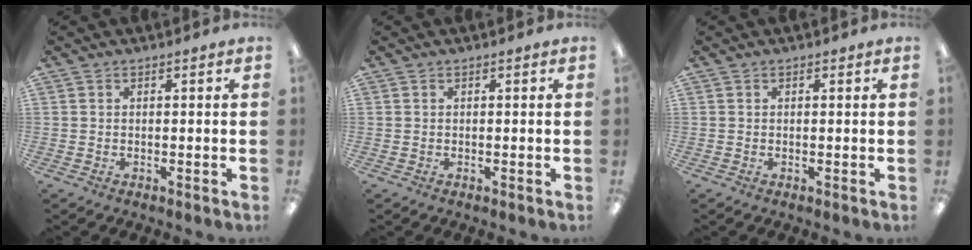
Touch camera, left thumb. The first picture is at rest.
{"total": 0.0}
{"total": 0.0}